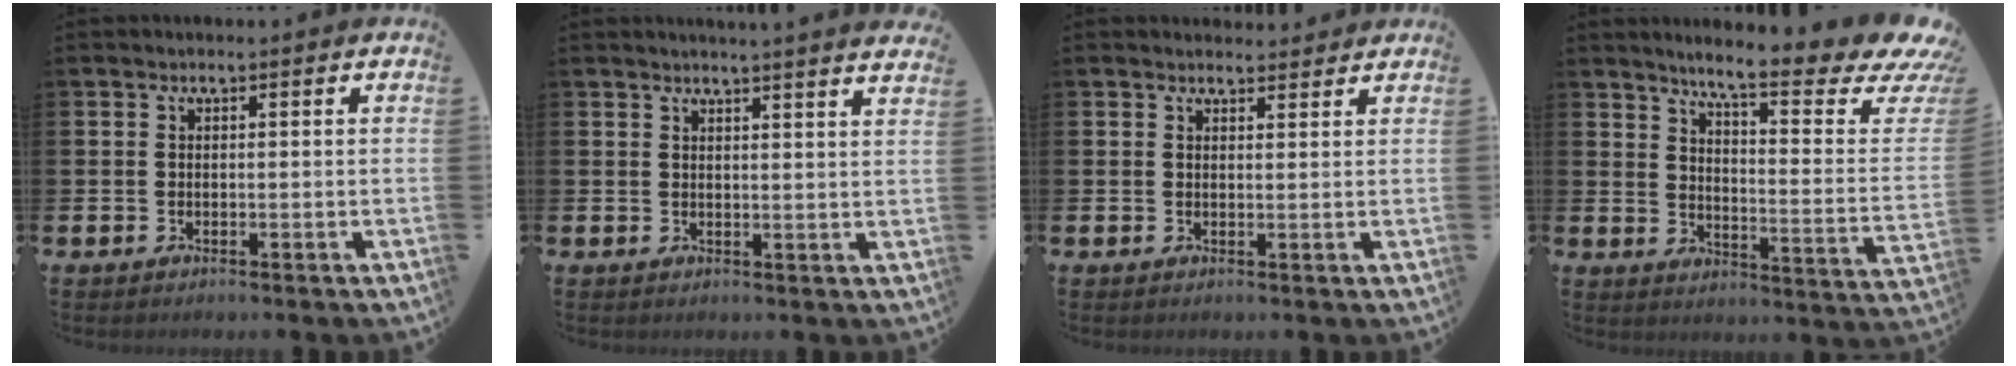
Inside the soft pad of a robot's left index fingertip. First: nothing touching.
{"total": 2.7, "force": [2.7, -0.7, -0.1], "torque": [0.002, -0.018, 0.048]}
{"total": 1.9, "force": [1.8, 0.3, -0.1], "torque": [0.005, -0.010, 0.032]}
{"total": 8.6, "force": [6.3, 1.3, 5.7], "torque": [-0.102, -0.056, 0.095]}